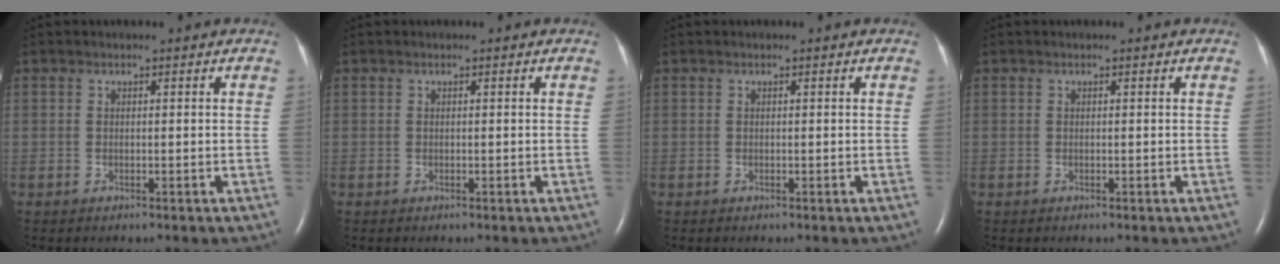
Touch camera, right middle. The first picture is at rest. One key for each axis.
{"total": 0.0}
{"total": 0.0}
{"total": 0.0}